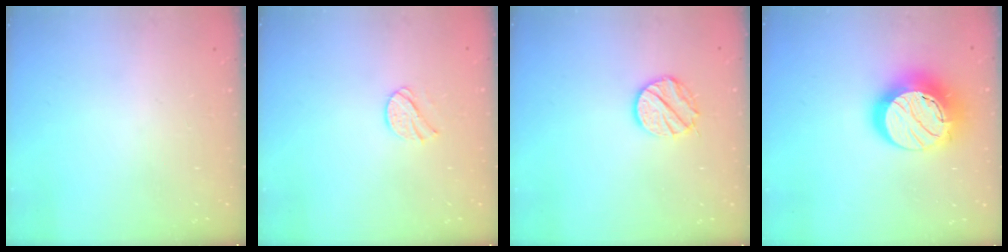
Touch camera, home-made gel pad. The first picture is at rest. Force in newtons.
{"total": 7.8, "press": 7.7, "slide": 0.7}
{"total": 10.1, "press": 10.1, "slide": 0.5}
{"total": 21.3, "press": 21.3, "slide": 1.4}